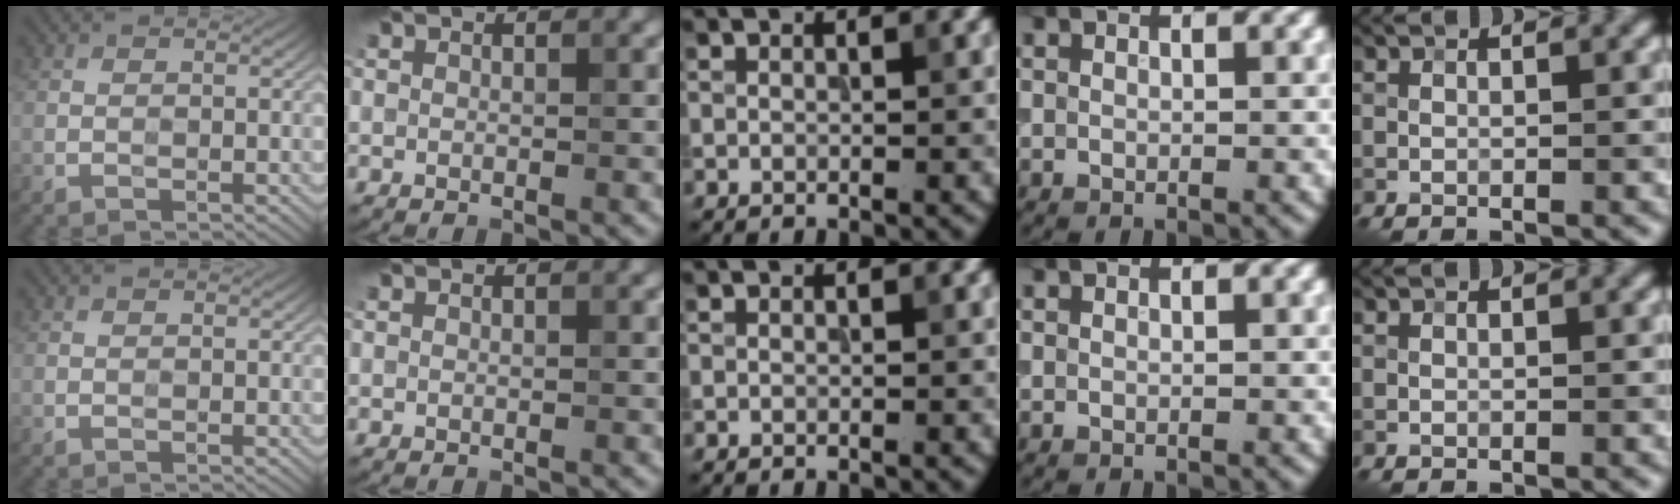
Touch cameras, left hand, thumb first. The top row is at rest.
{}